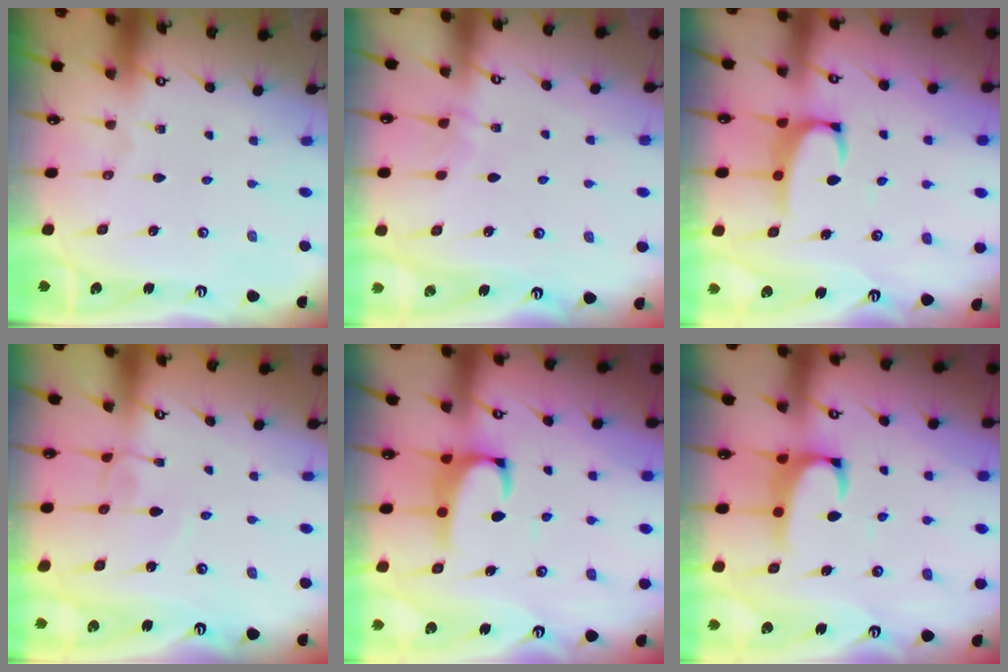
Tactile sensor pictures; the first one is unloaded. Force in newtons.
{"total": 2.6, "press": 2.6, "slide": 0.3}
{"total": 3.6, "press": 3.5, "slide": 0.8}
{"total": 3.7, "press": 3.7, "slide": 0.2}
{"total": 2.4, "press": 2.3, "slide": 0.9}
{"total": 2.2, "press": 2.0, "slide": 0.9}